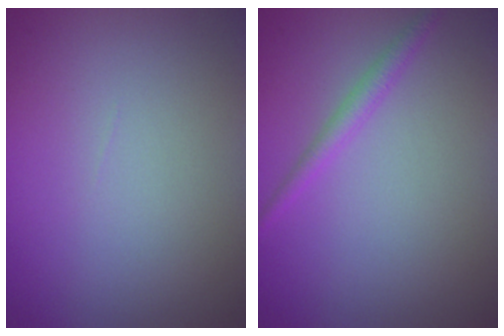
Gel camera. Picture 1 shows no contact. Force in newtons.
{"total": 1.5, "press": 1.5, "slide": 0.1}